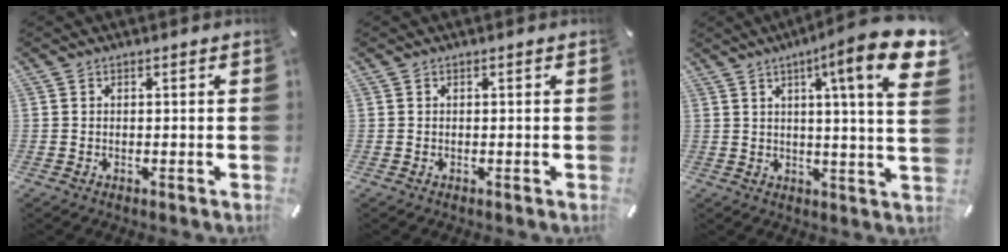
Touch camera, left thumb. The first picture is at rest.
{"total": 0.0}
{"total": 17.5, "force": [7.4, 1.9, 15.8], "torque": [-0.240, -0.035, 0.100]}